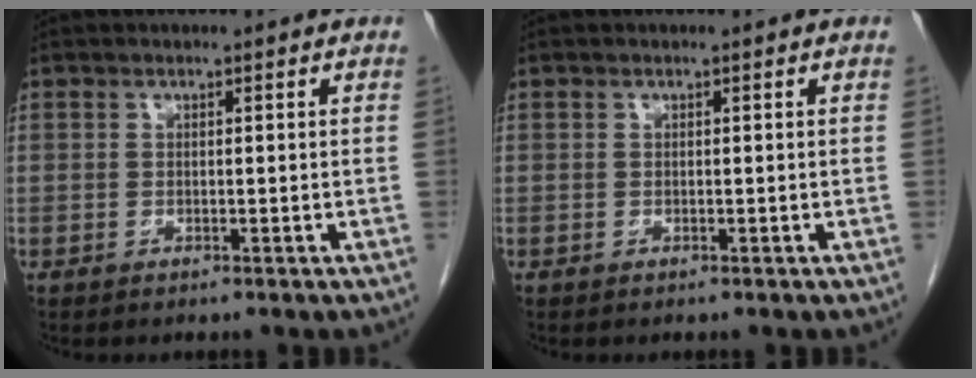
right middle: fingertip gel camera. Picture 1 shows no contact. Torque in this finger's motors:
{"motor_torque": [0.00, 0.00, 0.00, 0.00]}